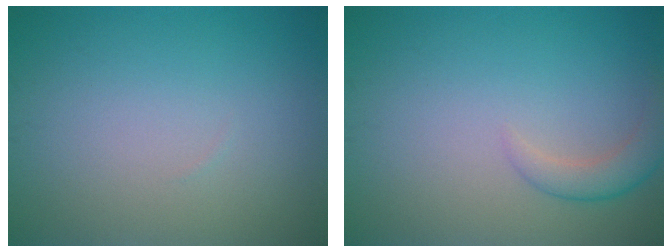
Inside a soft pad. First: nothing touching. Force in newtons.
{"total": 2.6, "press": 2.6, "slide": 0.2}